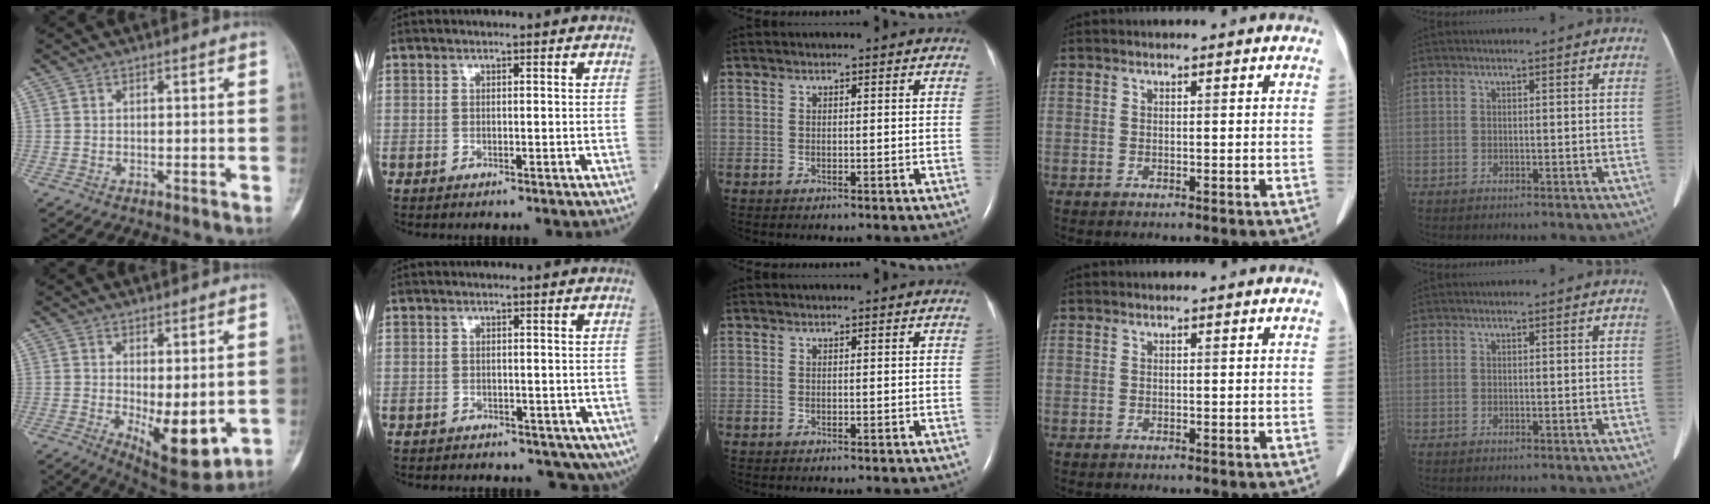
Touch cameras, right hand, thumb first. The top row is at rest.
{"thumb": {"total": 10.6, "force": [-1.4, 4.4, 9.5], "torque": [-0.126, -0.024, -0.004]}, "index": {"total": 5.9, "force": [-3.3, 4.0, 2.8], "torque": [-0.026, -0.002, -0.044]}}